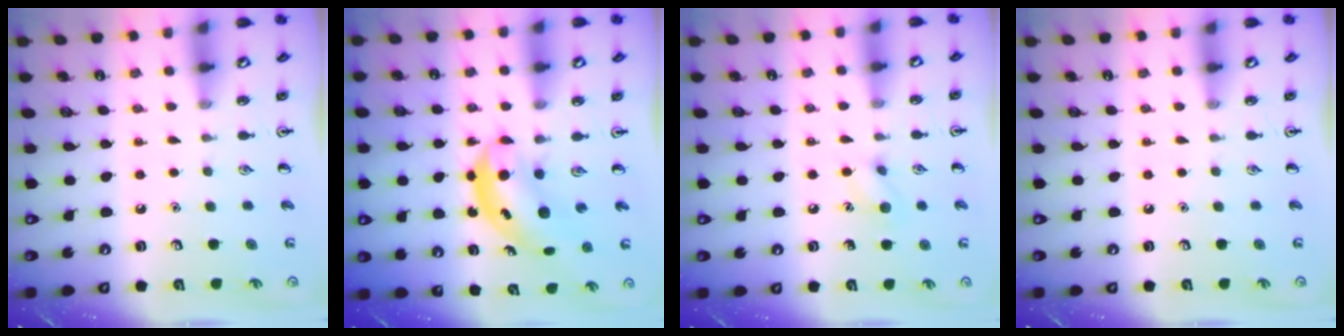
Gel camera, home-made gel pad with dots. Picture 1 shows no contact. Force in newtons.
{"total": 5.1, "press": 5.1, "slide": 0.6}
{"total": 6.8, "press": 6.6, "slide": 1.3}
{"total": 0.0}